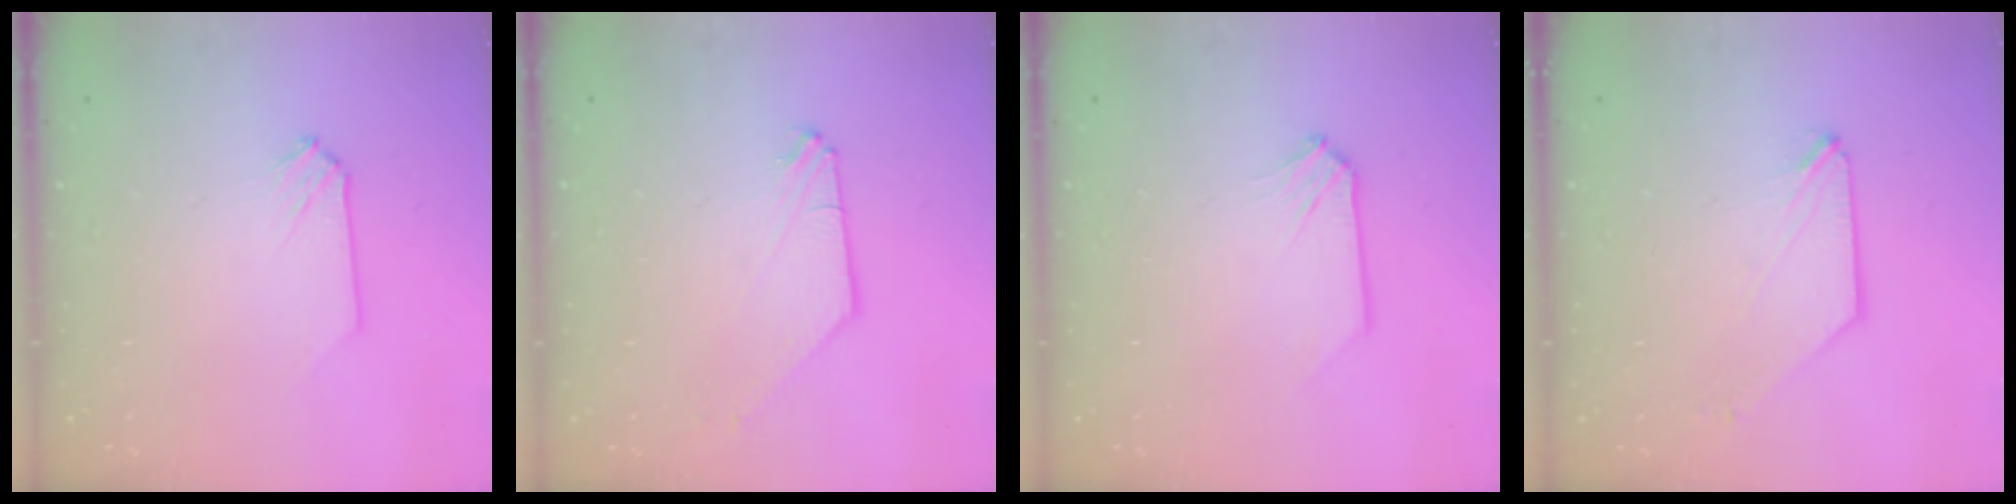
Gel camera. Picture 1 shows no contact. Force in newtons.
{"total": 0.0}
{"total": 0.0}
{"total": 0.0}